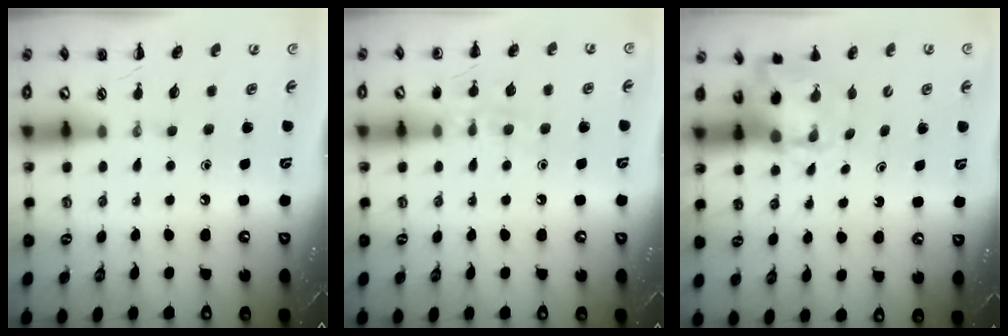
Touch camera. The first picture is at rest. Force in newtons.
{"total": 8.5, "press": 8.4, "slide": 1.4}
{"total": 3.7, "press": 3.5, "slide": 1.1}